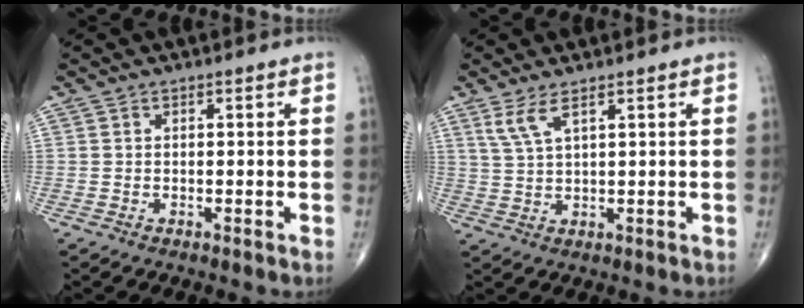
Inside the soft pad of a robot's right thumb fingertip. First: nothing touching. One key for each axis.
{"total": 4.1, "fx": 2.4, "fy": 0.9, "fz": 3.1, "tx": -0.075, "ty": -0.008, "tz": 0.059}